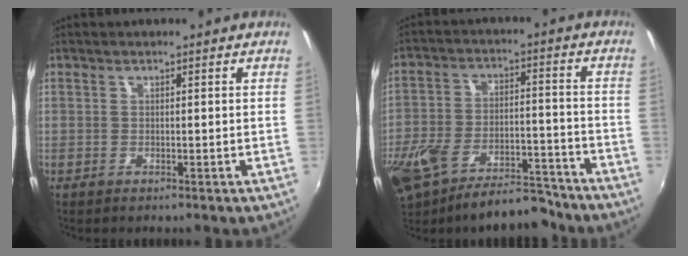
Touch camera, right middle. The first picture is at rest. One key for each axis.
{"total": 18.2, "fx": -13.7, "fy": 7.2, "fz": 9.6, "tx": -0.216, "ty": -0.021, "tz": -0.208}